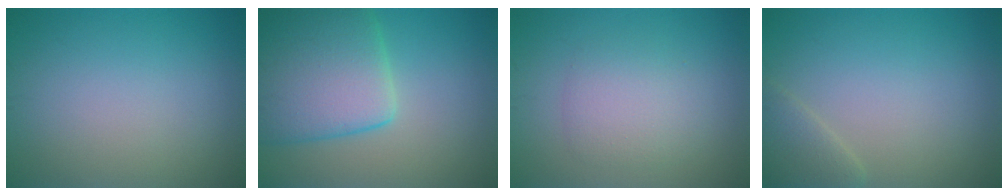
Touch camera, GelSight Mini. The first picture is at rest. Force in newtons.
{"total": 8.9, "press": 8.9, "slide": 0.3}
{"total": 2.9, "press": 2.9, "slide": 0.2}
{"total": 2.0, "press": 2.0, "slide": 0.2}